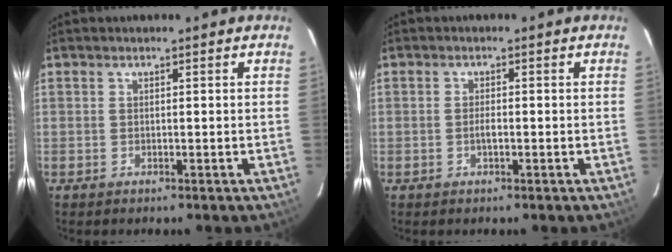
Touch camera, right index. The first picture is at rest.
{"total": 1.5, "force": [-0.4, 0.7, 1.3], "torque": [-0.026, 0.002, -0.008]}